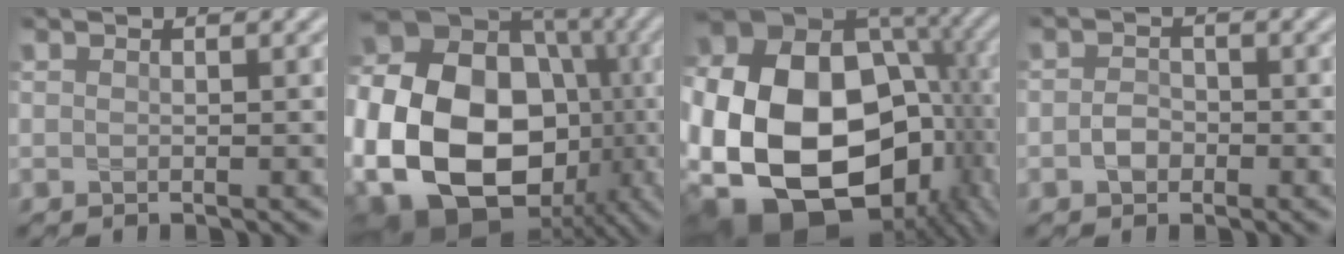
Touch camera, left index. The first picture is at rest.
{"total": 21.8, "force": [-3.5, 17.0, 13.2], "torque": [-0.246, -0.026, -0.079]}
{"total": 23.3, "force": [-4.9, 17.3, 14.8], "torque": [-0.297, -0.034, -0.087]}
{"total": 1.7, "force": [-0.6, 1.4, 0.8], "torque": [-0.015, 0.002, -0.015]}